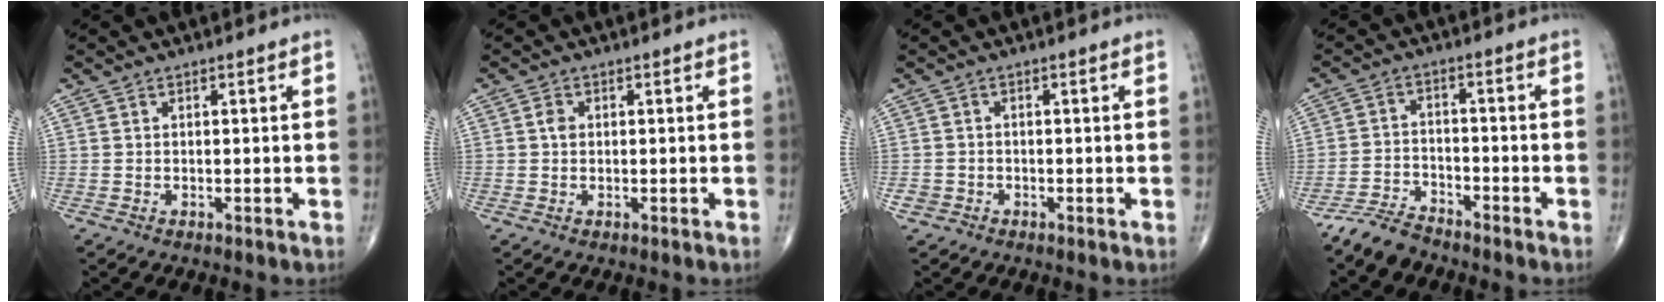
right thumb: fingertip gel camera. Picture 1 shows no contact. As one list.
[{"total": 1.6, "force": [0.2, 1.2, 1.0], "torque": [-0.013, 0.004, 0.002]}, {"total": 1.8, "force": [-0.9, 1.5, 0.3], "torque": [-0.003, 0.005, -0.019]}, {"total": 5.3, "force": [-4.9, 1.8, 1.0], "torque": [-0.018, 0.019, -0.101]}]